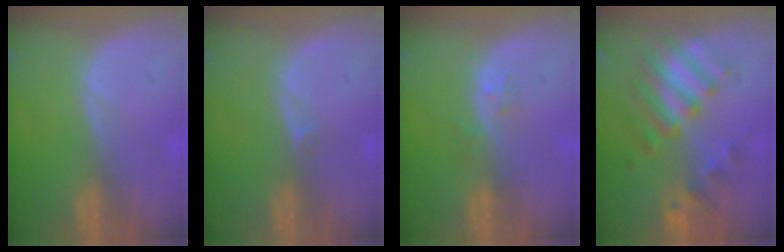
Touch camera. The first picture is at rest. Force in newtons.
{"total": 0.6, "press": 0.5, "slide": 0.3}
{"total": 1.6, "press": 1.6, "slide": 0.1}
{"total": 7.7, "press": 7.5, "slide": 1.8}